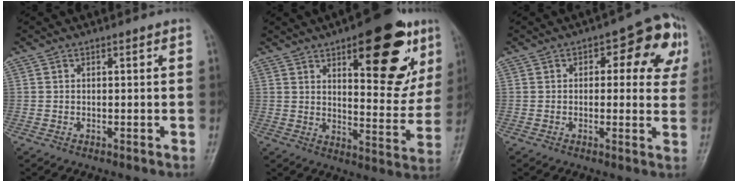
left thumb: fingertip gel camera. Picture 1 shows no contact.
{"total": 20.9, "force": [10.0, 8.2, 16.4], "torque": [-0.173, -0.039, 0.138]}
{"total": 11.8, "force": [3.6, 6.1, 9.5], "torque": [-0.063, 0.015, 0.035]}